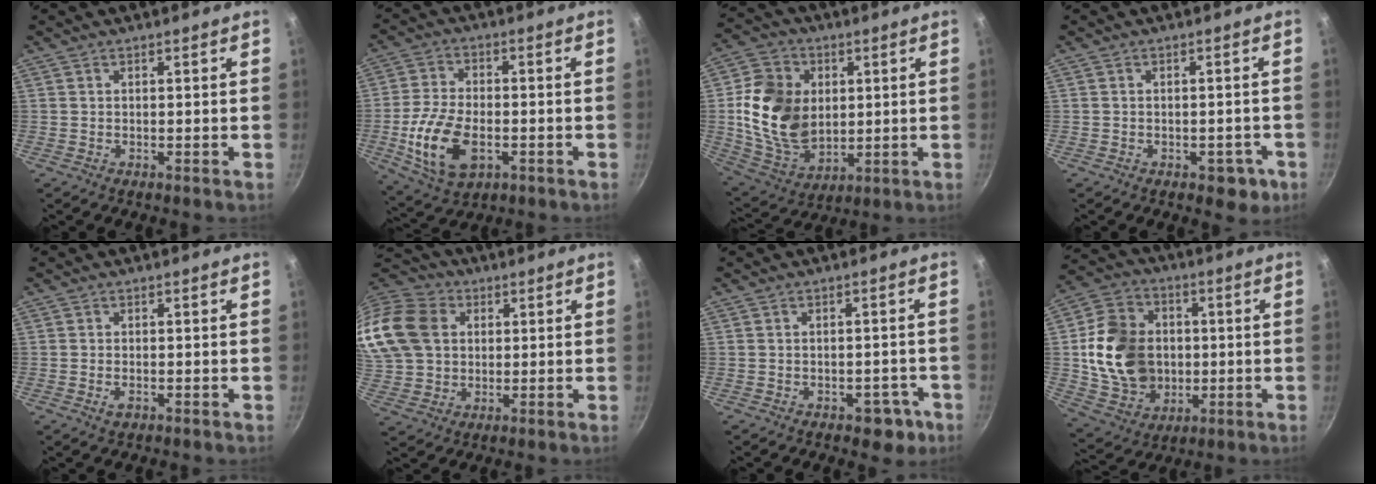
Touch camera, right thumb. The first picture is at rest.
{"total": 13.3, "force": [-3.4, 7.7, 10.3], "torque": [-0.197, 0.011, -0.058]}
{"total": 17.3, "force": [1.8, 13.0, 11.4], "torque": [-0.189, -0.011, 0.043]}
{"total": 4.6, "force": [-2.0, 2.8, 3.0], "torque": [-0.013, 0.018, -0.010]}
{"total": 1.6, "force": [-0.6, 0.9, 1.1], "torque": [-0.022, 0.000, -0.011]}
{"total": 24.5, "force": [5.9, 19.7, 13.2], "torque": [-0.311, 0.041, 0.112]}
{"total": 5.1, "force": [-2.5, 3.2, 3.0], "torque": [-0.013, 0.025, -0.014]}
{"total": 18.5, "force": [0.2, 14.6, 11.3], "torque": [-0.179, 0.011, 0.013]}